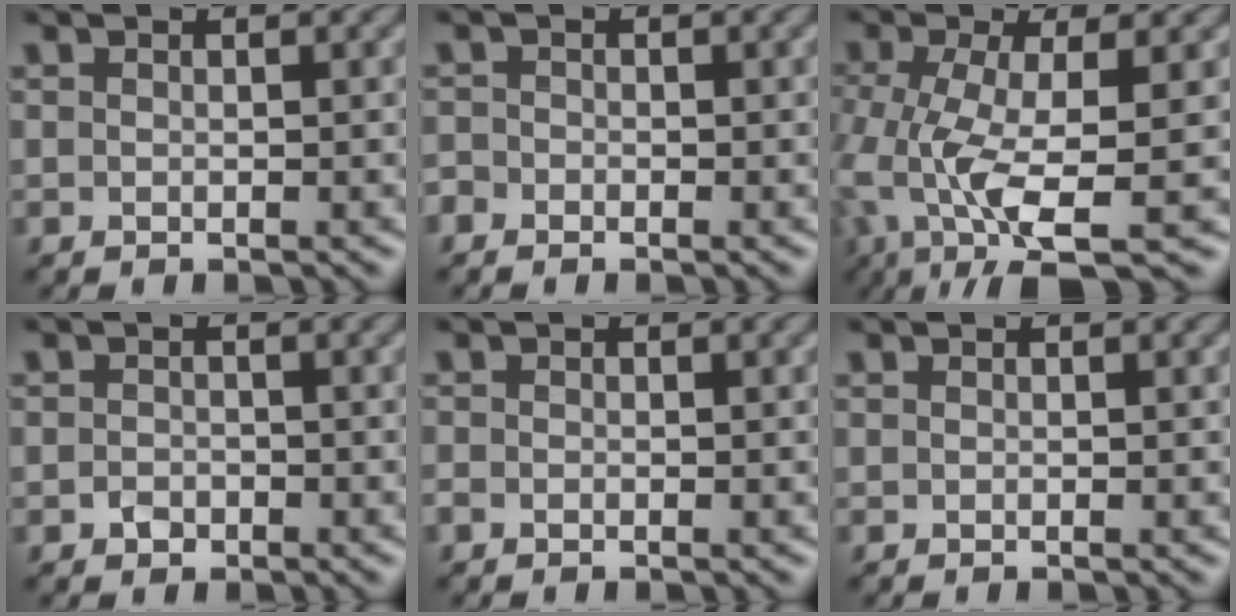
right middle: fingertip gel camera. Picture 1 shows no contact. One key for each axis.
{"total": 1.5, "fx": -0.9, "fy": 1.1, "fz": 0.5, "tx": -0.018, "ty": -0.006, "tz": -0.016}
{"total": 9.0, "fx": -3.8, "fy": 3.0, "fz": 7.6, "tx": -0.163, "ty": -0.020, "tz": -0.067}
{"total": 1.2, "fx": -0.8, "fy": 0.8, "fz": 0.2, "tx": -0.005, "ty": -0.001, "tz": -0.020}
{"total": 0.7, "fx": -0.4, "fy": 0.5, "fz": 0.4, "tx": -0.008, "ty": 0.001, "tz": -0.009}
{"total": 0.0}